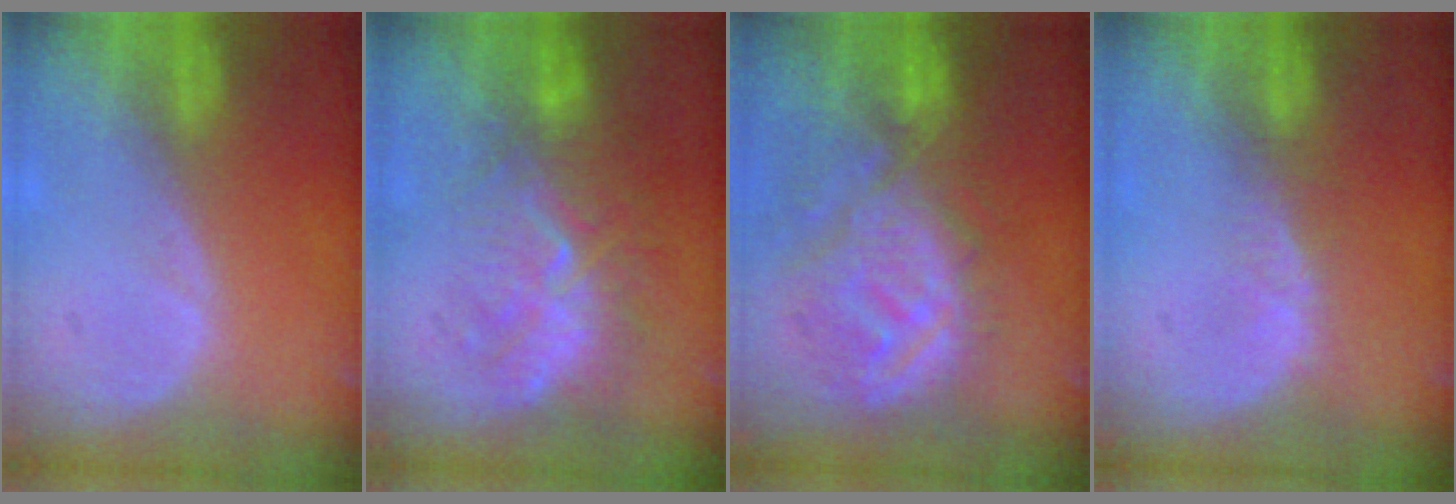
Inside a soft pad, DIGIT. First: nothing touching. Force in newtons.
{"total": 9.0, "press": 8.4, "slide": 3.3}
{"total": 11.9, "press": 10.9, "slide": 4.9}
{"total": 2.3, "press": 1.9, "slide": 1.4}